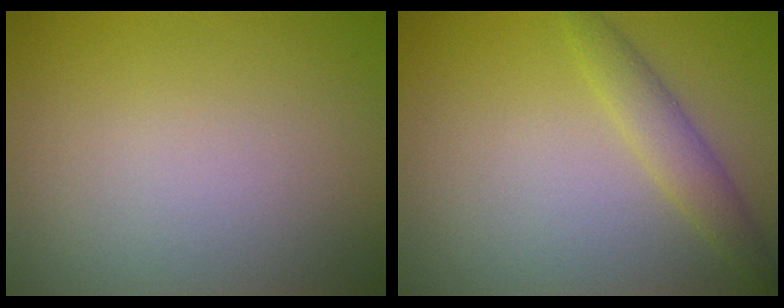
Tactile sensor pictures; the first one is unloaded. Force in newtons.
{"total": 2.3, "press": 2.3, "slide": 0.1}